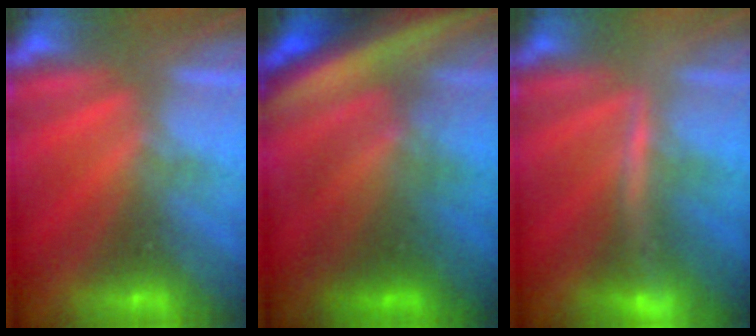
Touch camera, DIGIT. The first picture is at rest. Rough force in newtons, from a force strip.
{"total": 6.9}
{"total": 2.6}